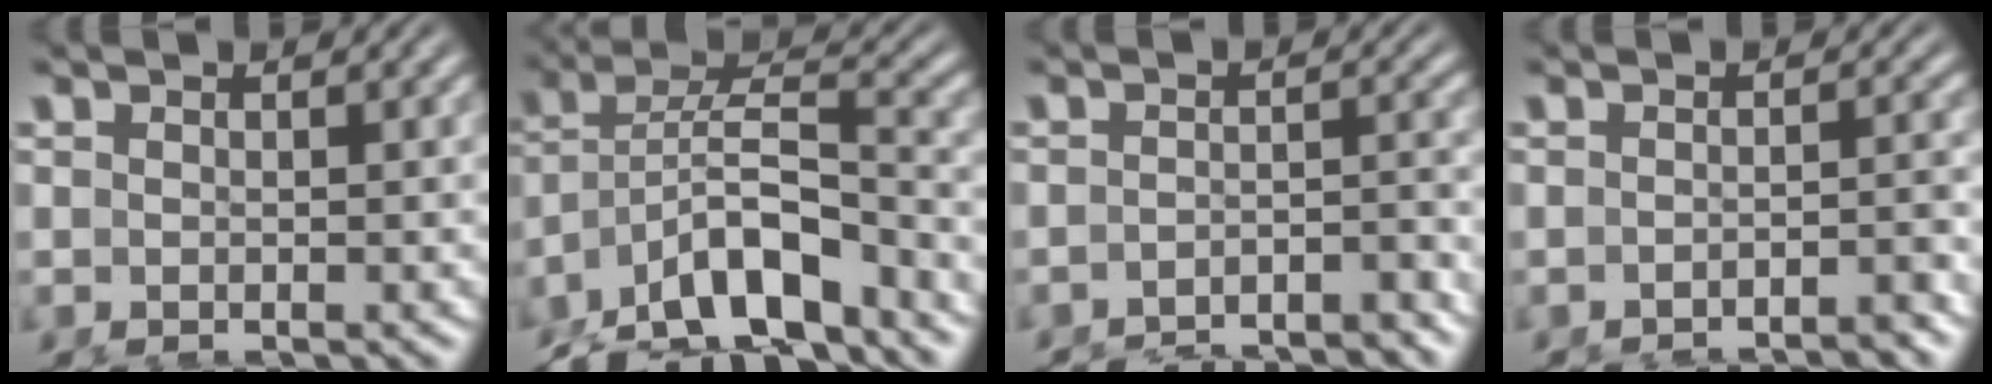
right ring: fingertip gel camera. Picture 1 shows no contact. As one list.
[{"total": 8.1, "force": [-3.0, 5.5, 5.1], "torque": [-0.096, -0.014, -0.047]}, {"total": 5.1, "force": [-5.0, 0.4, 1.1], "torque": [-0.002, -0.002, -0.081]}, {"total": 2.5, "force": [-2.4, -0.3, 0.5], "torque": [-0.001, 0.006, -0.044]}]